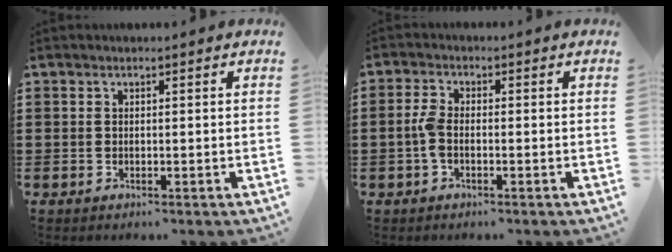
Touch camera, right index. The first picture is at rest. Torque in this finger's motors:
{"motor_torque": [1.19, -0.20, 0.40, 0.11]}